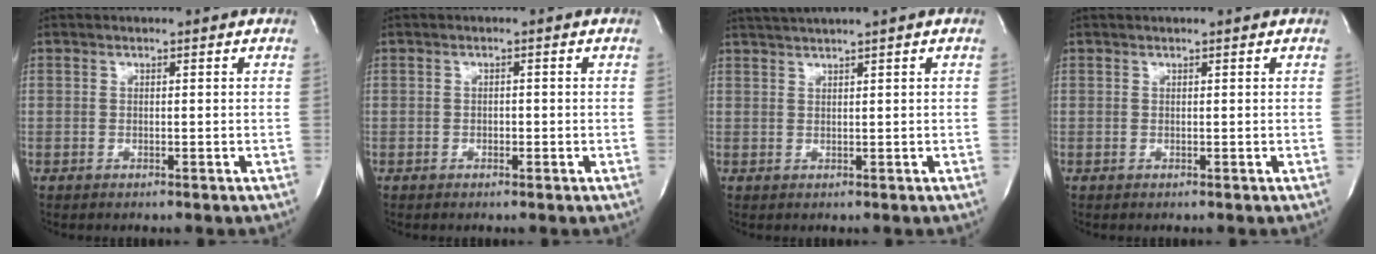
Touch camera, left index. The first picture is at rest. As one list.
[{"total": 0.7, "force": [-0.3, 0.5, 0.5], "torque": [-0.006, 0.002, -0.005]}, {"total": 3.1, "force": [2.5, -1.2, 1.4], "torque": [-0.028, 0.008, 0.053]}, {"total": 1.3, "force": [1.2, -0.1, 0.5], "torque": [-0.011, 0.011, 0.016]}]